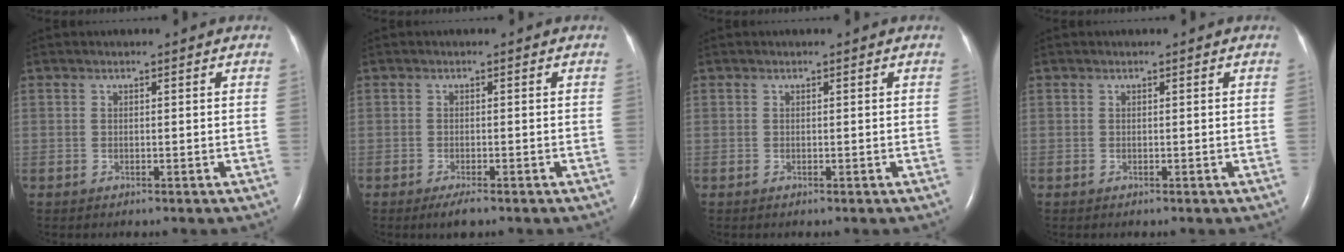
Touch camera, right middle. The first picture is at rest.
{"total": 2.2, "force": [-1.5, 0.4, 1.6], "torque": [-0.033, -0.006, -0.026]}
{"total": 0.0}
{"total": 0.0}